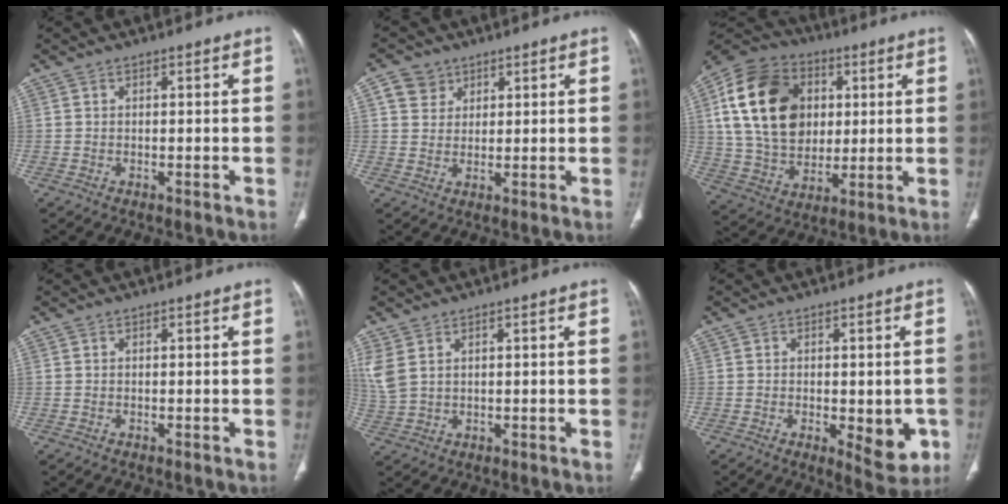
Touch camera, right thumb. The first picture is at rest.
{"total": 4.6, "force": [2.3, 3.8, 1.0], "torque": [0.000, -0.009, 0.043]}
{"total": 22.6, "force": [5.1, 16.7, 14.5], "torque": [-0.258, 0.005, 0.093]}
{"total": 0.0}
{"total": 4.7, "force": [2.2, 2.7, 3.2], "torque": [-0.086, 0.002, 0.056]}
{"total": 8.1, "force": [-2.2, 3.6, 6.9], "torque": [-0.062, -0.009, -0.019]}